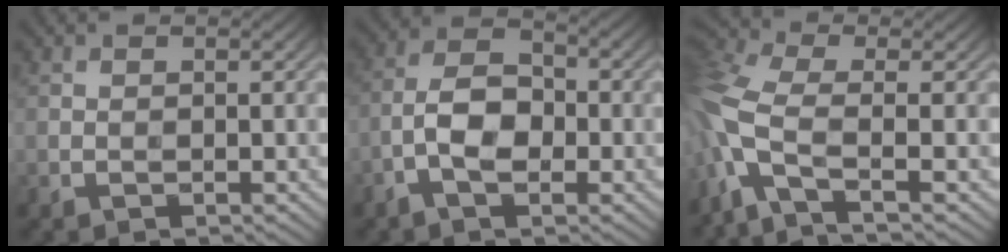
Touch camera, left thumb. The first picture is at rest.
{"total": 5.5, "force": [-1.8, 2.6, 4.5], "torque": [-0.086, 0.013, -0.042]}
{"total": 8.9, "force": [-2.7, 2.9, 7.9], "torque": [-0.211, -0.002, -0.074]}